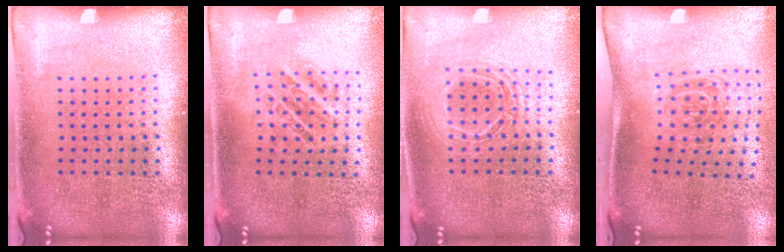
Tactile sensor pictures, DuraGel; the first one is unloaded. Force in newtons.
{"total": 1.0, "press": 1.0, "slide": 0.2}
{"total": 1.7, "press": 1.4, "slide": 0.9}
{"total": 1.9, "press": 1.2, "slide": 1.5}